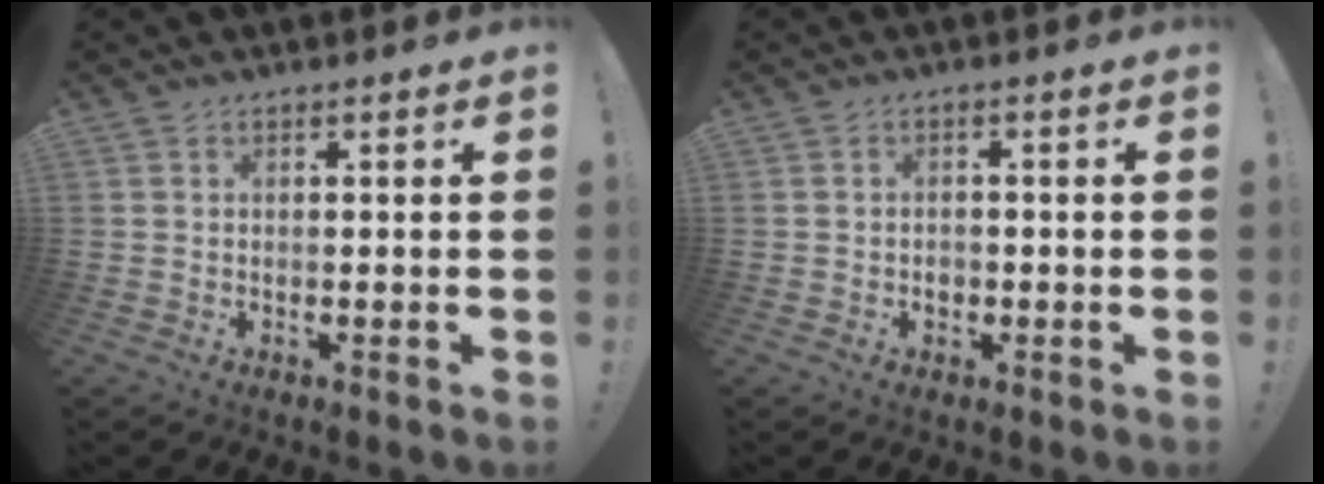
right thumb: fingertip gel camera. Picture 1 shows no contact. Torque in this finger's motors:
{"motor_torque": [0.14, 0.03, 0.03, -0.23, 0.00]}